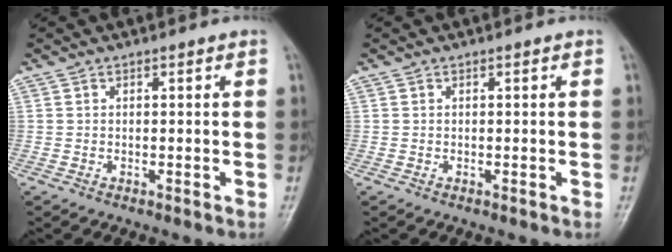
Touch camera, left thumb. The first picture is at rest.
{"total": 0.0}